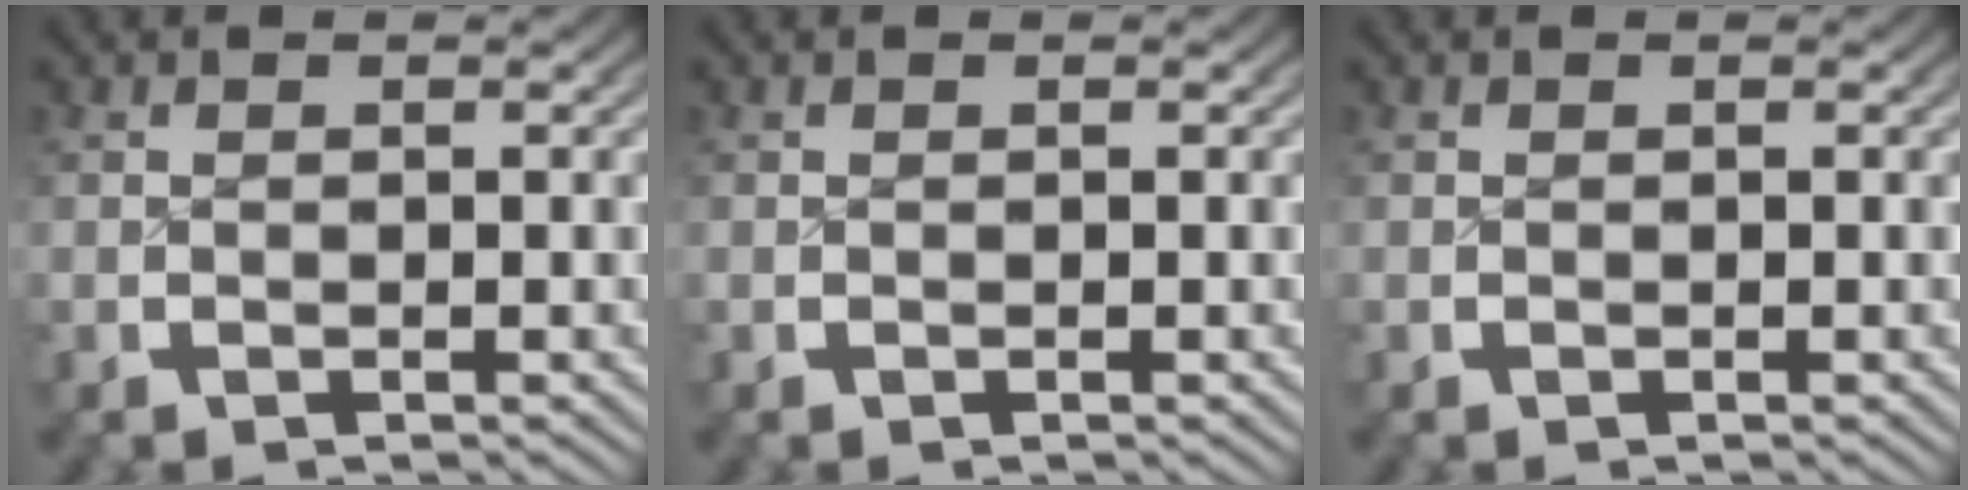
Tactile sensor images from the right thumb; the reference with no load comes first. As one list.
[{"total": 0.0}, {"total": 0.0}]